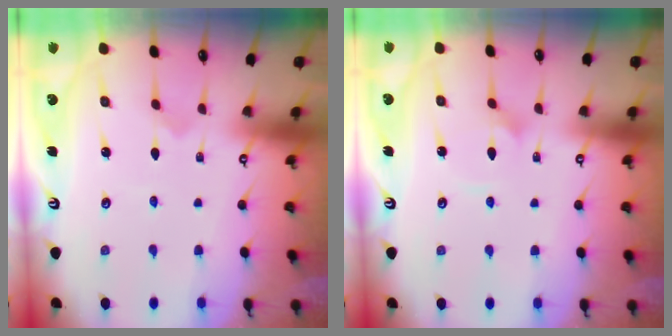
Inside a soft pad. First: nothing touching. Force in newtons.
{"total": 2.0, "press": 2.0, "slide": 0.1}